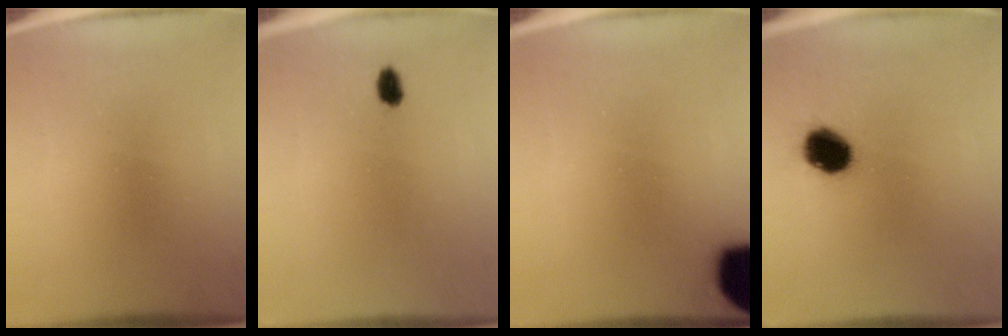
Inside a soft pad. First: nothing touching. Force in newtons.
{"total": 2.2}
{"total": 17.9}
{"total": 10.3}